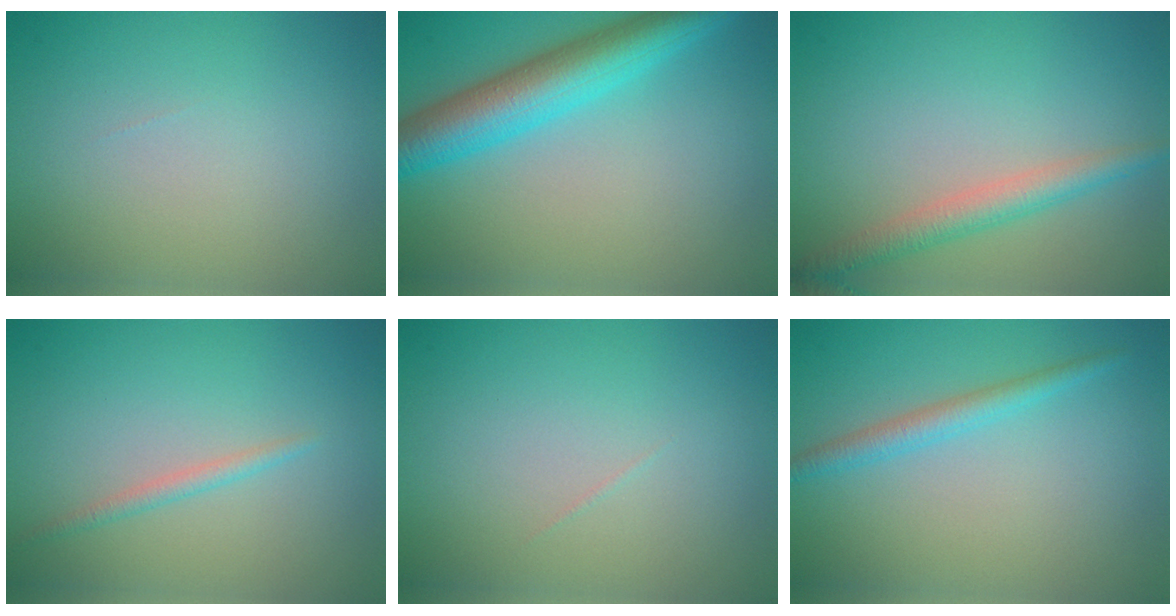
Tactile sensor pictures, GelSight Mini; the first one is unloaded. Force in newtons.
{"total": 6.9, "press": 6.9, "slide": 0.2}
{"total": 2.9, "press": 2.9, "slide": 0.1}
{"total": 1.2, "press": 1.2, "slide": 0.0}
{"total": 0.0}
{"total": 2.0, "press": 2.0, "slide": 0.1}